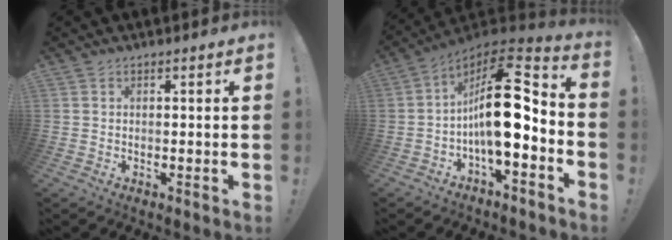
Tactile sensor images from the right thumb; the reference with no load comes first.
{"total": 19.7, "force": [-1.1, 8.2, 17.9], "torque": [-0.289, 0.009, -0.015]}